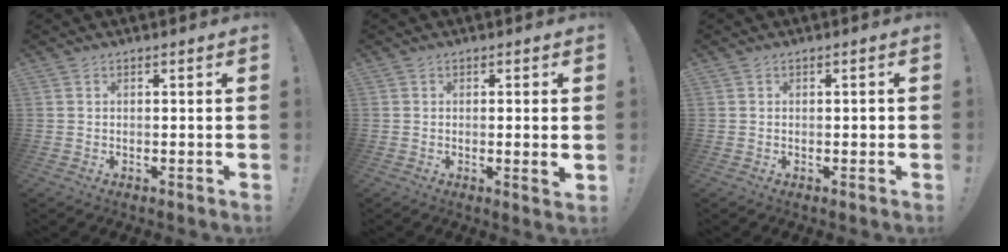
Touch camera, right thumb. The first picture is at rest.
{"total": 2.9, "force": [-0.1, -0.1, 2.9], "torque": [-0.037, -0.009, -0.004]}
{"total": 1.0, "force": [-0.3, 0.8, 0.5], "torque": [-0.015, 0.005, -0.005]}